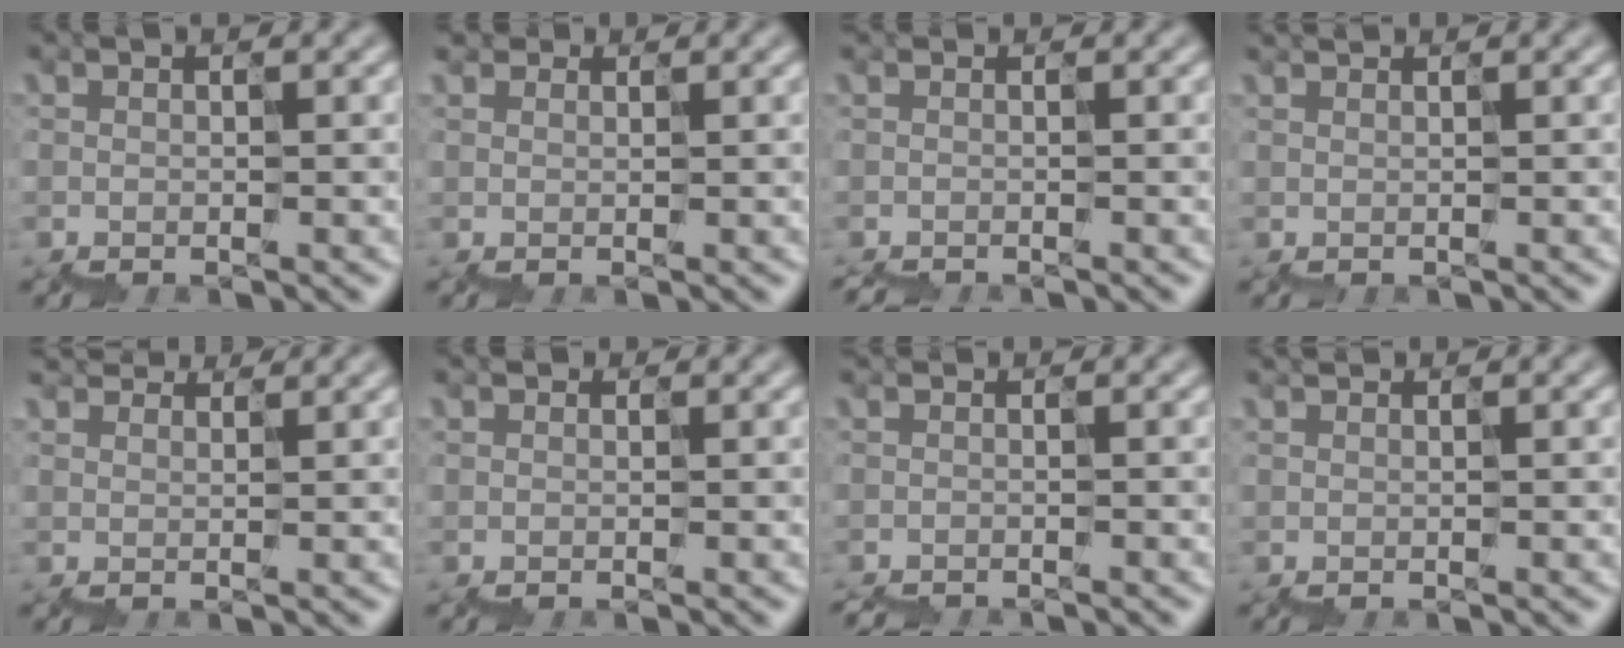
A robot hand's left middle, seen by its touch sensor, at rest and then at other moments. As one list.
[{"total": 1.7, "force": [1.5, 0.7, 0.0], "torque": [-0.001, 0.014, 0.021]}, {"total": 0.9, "force": [-0.8, 0.2, 0.0], "torque": [0.013, -0.005, -0.008]}, {"total": 0.9, "force": [0.8, 0.4, 0.2], "torque": [0.004, 0.013, 0.008]}, {"total": 4.8, "force": [4.4, 1.5, 1.2], "torque": [-0.030, 0.035, 0.050]}, {"total": 0.7, "force": [0.5, 0.5, 0.1], "torque": [0.008, 0.013, 0.006]}, {"total": 1.2, "force": [-1.1, 0.3, 0.2], "torque": [0.014, -0.007, -0.008]}, {"total": 0.9, "force": [0.8, 0.3, 0.1], "torque": [0.003, 0.013, 0.008]}]